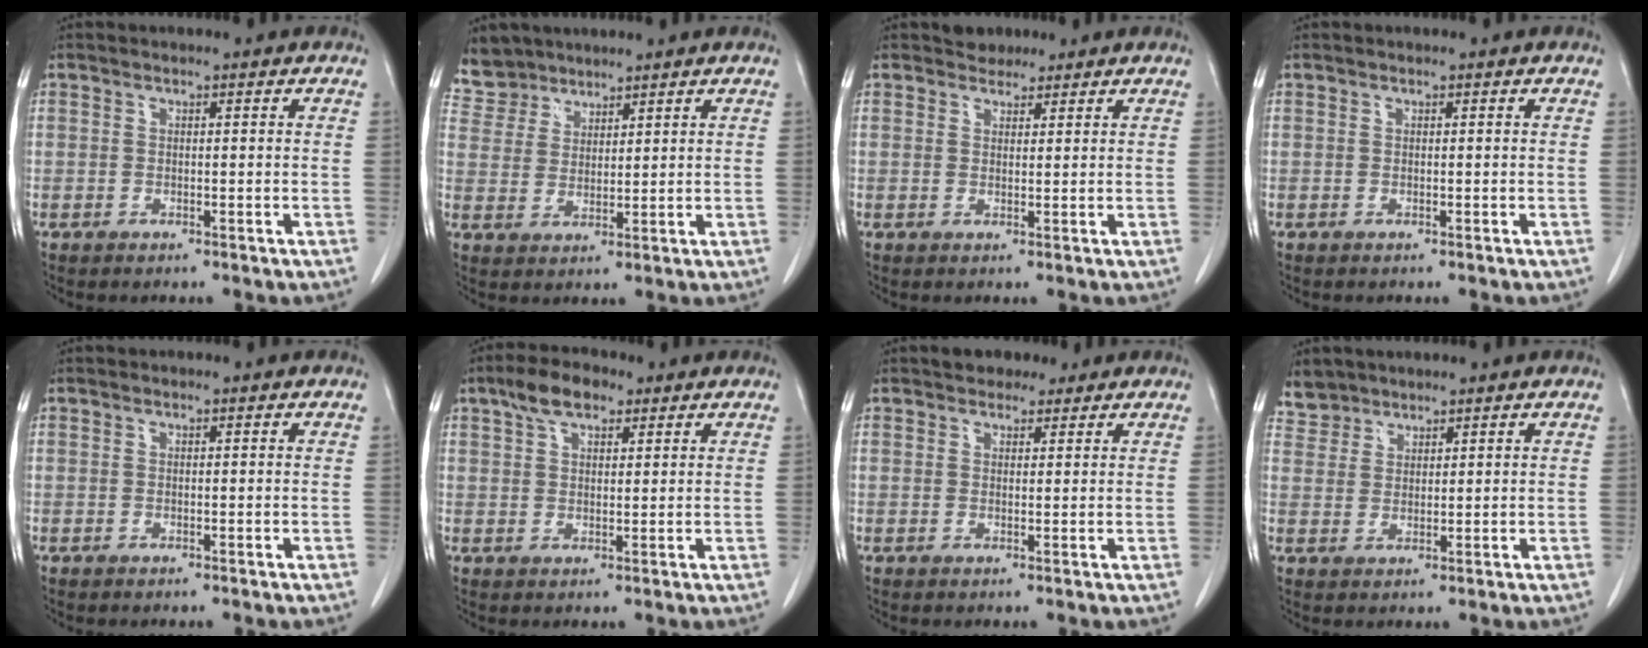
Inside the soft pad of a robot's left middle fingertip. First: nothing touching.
{"total": 5.7, "force": [5.1, 2.6, -0.5], "torque": [0.011, 0.005, 0.104]}
{"total": 2.0, "force": [1.7, 1.1, -0.1], "torque": [-0.002, 0.005, 0.026]}
{"total": 0.0}
{"total": 0.0}
{"total": 5.7, "force": [3.6, 2.6, 3.6], "torque": [-0.071, 0.017, 0.066]}
{"total": 3.6, "force": [2.8, 1.9, 1.2], "torque": [-0.015, 0.012, 0.042]}
{"total": 3.4, "force": [3.0, 1.6, -0.4], "torque": [0.013, 0.005, 0.059]}